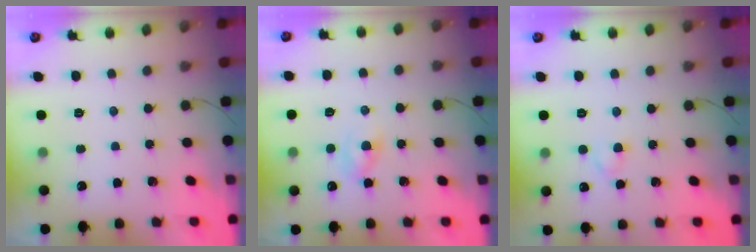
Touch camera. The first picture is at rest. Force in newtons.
{"total": 2.2, "press": 2.0, "slide": 1.1}
{"total": 2.3, "press": 2.1, "slide": 1.0}